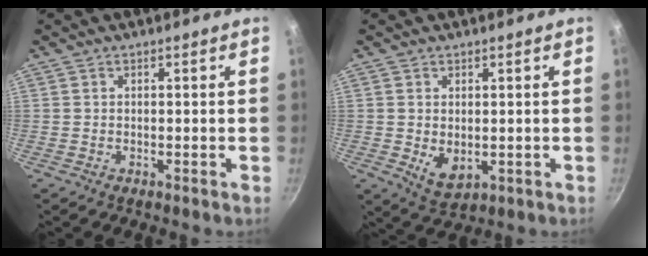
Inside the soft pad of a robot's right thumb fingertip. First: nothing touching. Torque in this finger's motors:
{"motor_torque": [-0.35, 0.33, 0.01, 0.16, -0.02]}